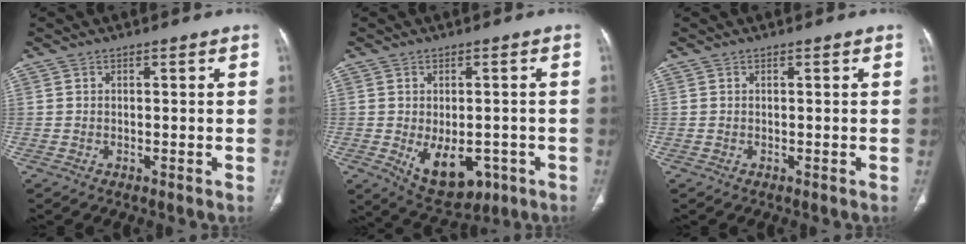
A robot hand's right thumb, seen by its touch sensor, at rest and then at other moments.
{"total": 10.8, "force": [-3.4, 6.5, 8.0], "torque": [-0.101, 0.002, -0.031]}
{"total": 0.0}